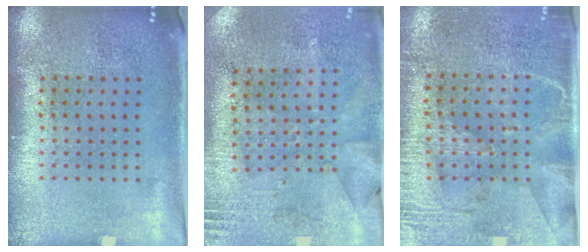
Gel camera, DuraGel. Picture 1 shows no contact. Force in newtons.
{"total": 2.8, "press": 2.2, "slide": 1.7}
{"total": 3.0, "press": 2.7, "slide": 1.3}